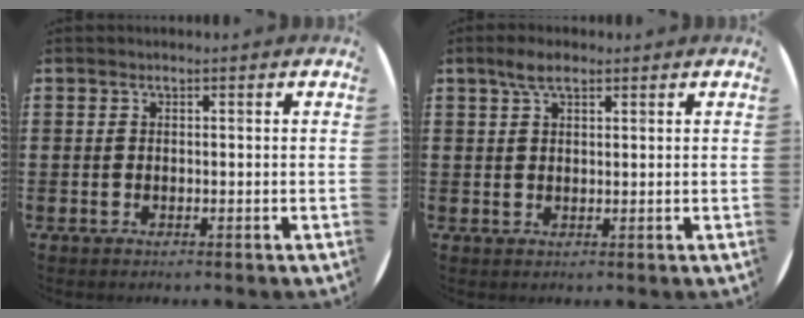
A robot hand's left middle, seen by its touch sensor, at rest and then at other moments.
{"total": 3.2, "force": [2.2, 1.3, 2.0], "torque": [-0.035, 0.004, 0.036]}